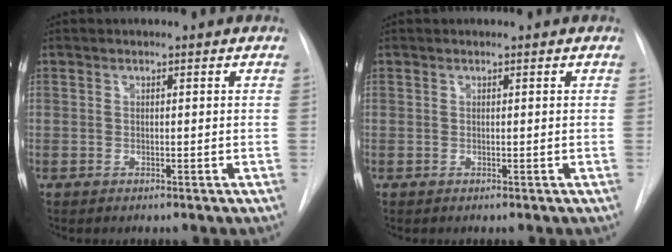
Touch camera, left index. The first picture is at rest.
{"total": 0.0}